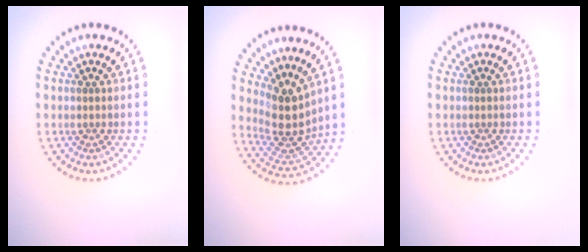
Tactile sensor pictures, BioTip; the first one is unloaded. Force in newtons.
{"total": 4.4, "press": 3.3, "slide": 2.9}
{"total": 0.0}